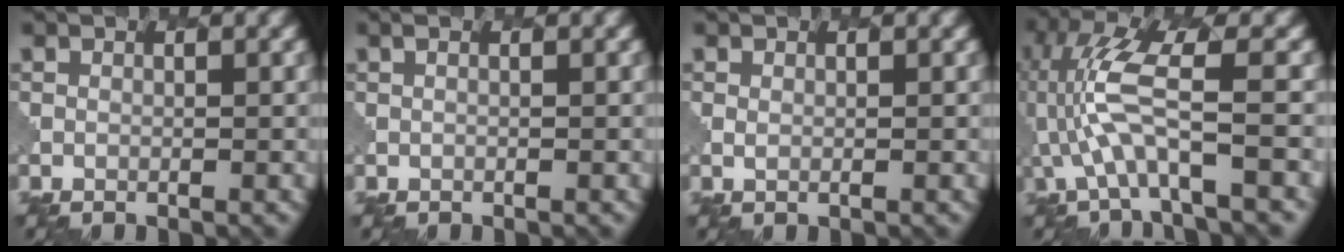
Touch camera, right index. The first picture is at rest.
{"total": 0.8, "force": [0.3, 0.2, 0.7], "torque": [-0.009, -0.004, 0.000]}
{"total": 0.6, "force": [0.5, 0.1, 0.4], "torque": [-0.009, -0.004, 0.013]}
{"total": 6.1, "force": [-1.0, 1.2, 5.9], "torque": [-0.140, 0.011, -0.015]}